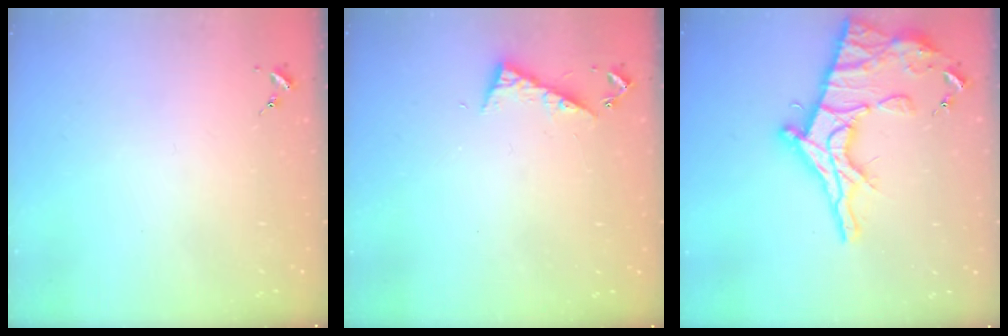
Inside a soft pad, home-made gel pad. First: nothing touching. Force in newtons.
{"total": 7.2, "press": 7.1, "slide": 0.6}
{"total": 21.9, "press": 21.8, "slide": 2.0}